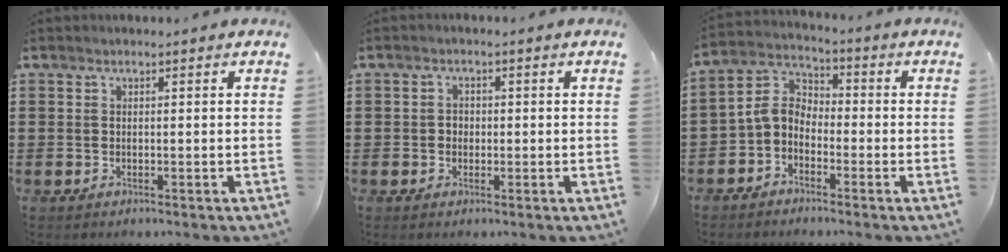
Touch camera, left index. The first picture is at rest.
{"total": 1.3, "force": [-0.2, 1.2, 0.5], "torque": [-0.013, 0.005, -0.006]}
{"total": 4.6, "force": [-1.7, 3.5, 2.5], "torque": [-0.084, -0.003, -0.048]}